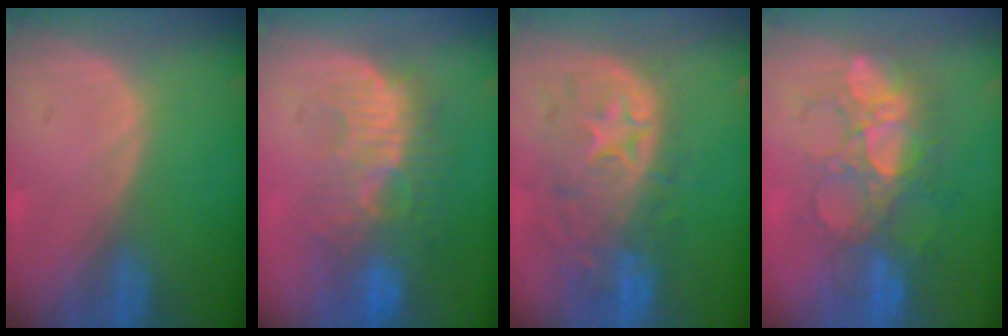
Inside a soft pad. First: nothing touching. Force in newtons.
{"total": 10.6, "press": 9.5, "slide": 4.7}
{"total": 11.1, "press": 9.7, "slide": 5.2}
{"total": 8.9, "press": 8.7, "slide": 1.6}